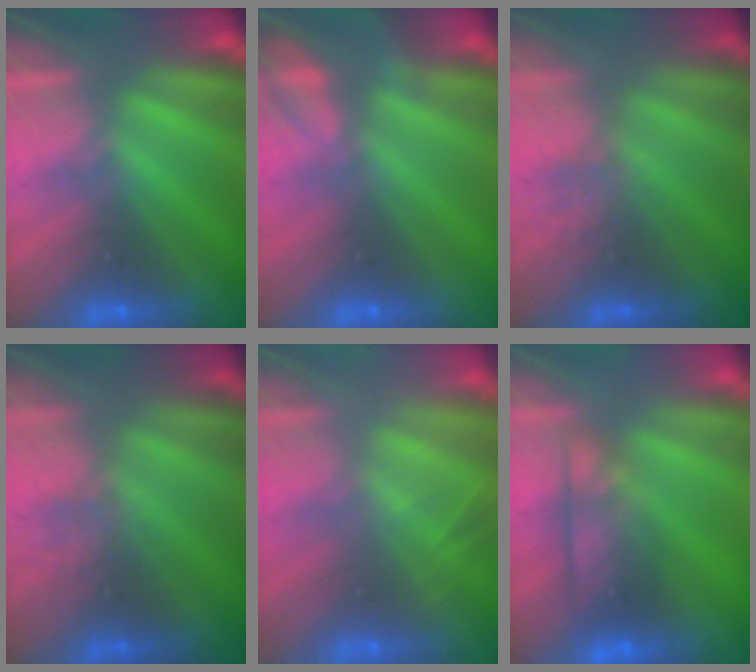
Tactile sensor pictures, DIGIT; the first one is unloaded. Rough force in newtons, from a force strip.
{"total": 2.2}
{"total": 2.4}
{"total": 2.4}
{"total": 2.0}
{"total": 6.9}